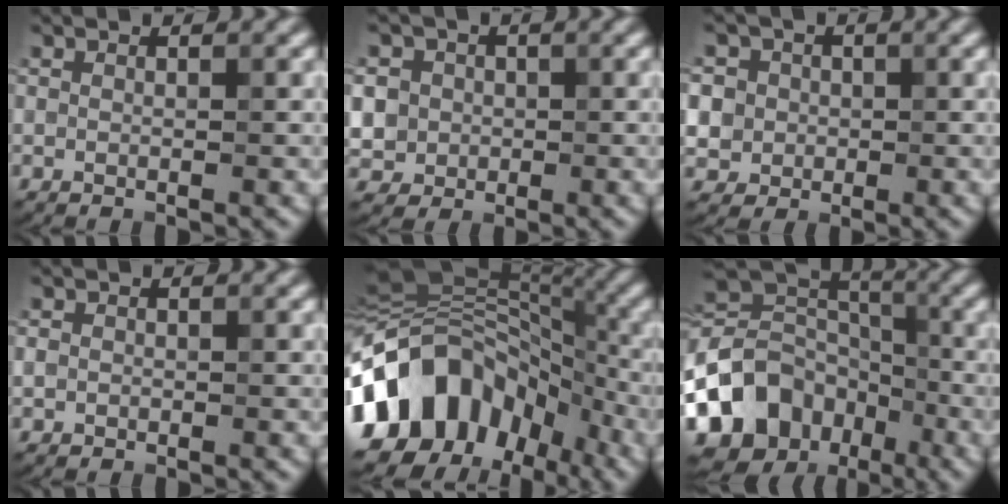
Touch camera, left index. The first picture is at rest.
{"total": 5.9, "force": [0.0, 5.6, 1.9], "torque": [-0.038, 0.023, -0.015]}
{"total": 6.3, "force": [0.9, 5.9, 2.0], "torque": [-0.046, 0.031, -0.005]}
{"total": 0.9, "force": [-0.1, 0.9, 0.3], "torque": [-0.002, -0.004, -0.005]}
{"total": 13.8, "force": [-4.7, 10.5, 7.8], "torque": [-0.133, 0.005, -0.085]}
{"total": 11.8, "force": [-5.7, 9.2, 4.7], "torque": [-0.109, 0.011, -0.105]}